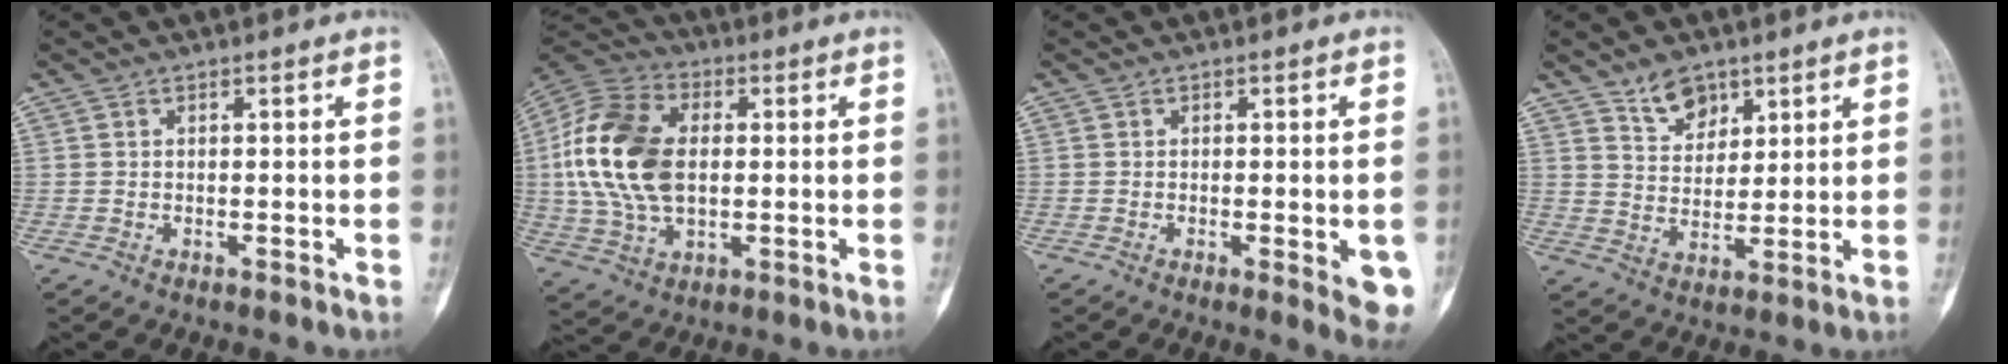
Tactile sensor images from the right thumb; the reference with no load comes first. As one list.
[{"total": 18.8, "force": [1.1, 11.9, 14.5], "torque": [-0.291, 0.011, 0.020]}, {"total": 6.9, "force": [-1.7, 2.0, 6.4], "torque": [-0.065, -0.012, -0.017]}, {"total": 6.3, "force": [4.4, 3.9, 2.4], "torque": [-0.016, -0.034, 0.085]}]